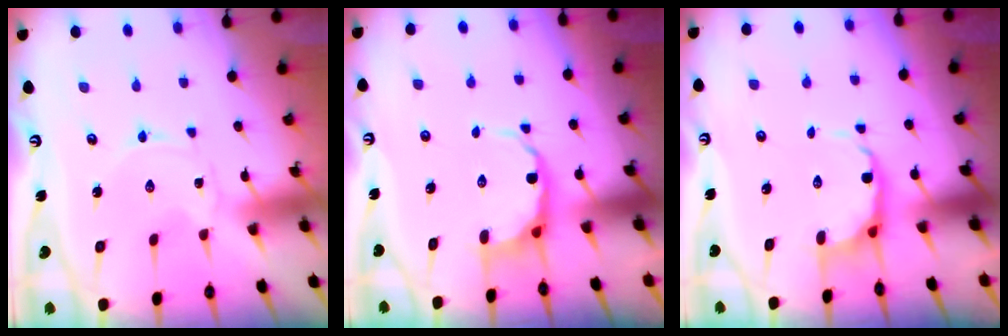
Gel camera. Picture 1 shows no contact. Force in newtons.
{"total": 7.3, "press": 7.1, "slide": 1.7}
{"total": 6.8, "press": 6.3, "slide": 2.6}